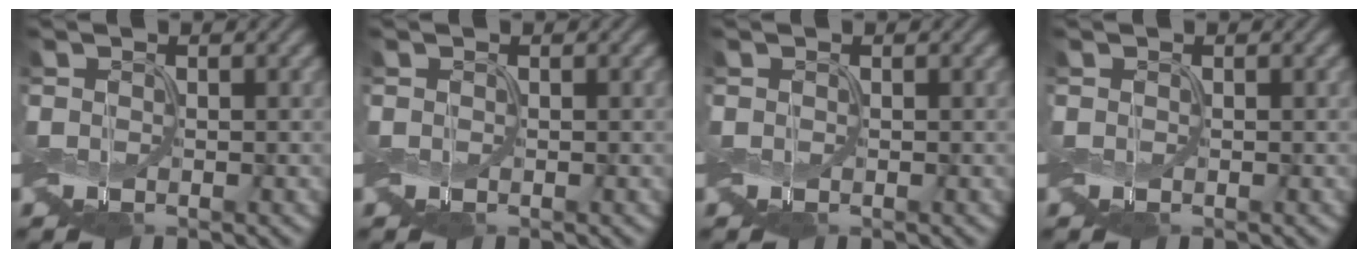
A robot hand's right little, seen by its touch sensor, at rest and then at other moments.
{"total": 0.0}
{"total": 0.0}
{"total": 0.0}